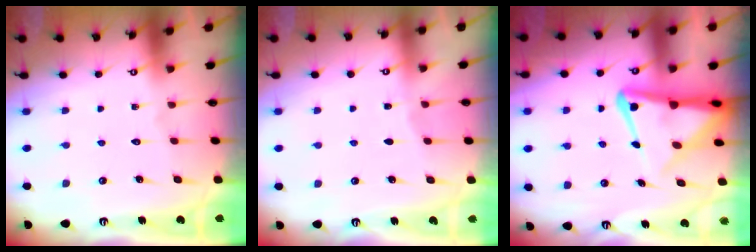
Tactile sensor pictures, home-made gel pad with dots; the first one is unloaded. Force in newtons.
{"total": 1.9, "press": 1.9, "slide": 0.3}
{"total": 10.2, "press": 10.1, "slide": 1.2}